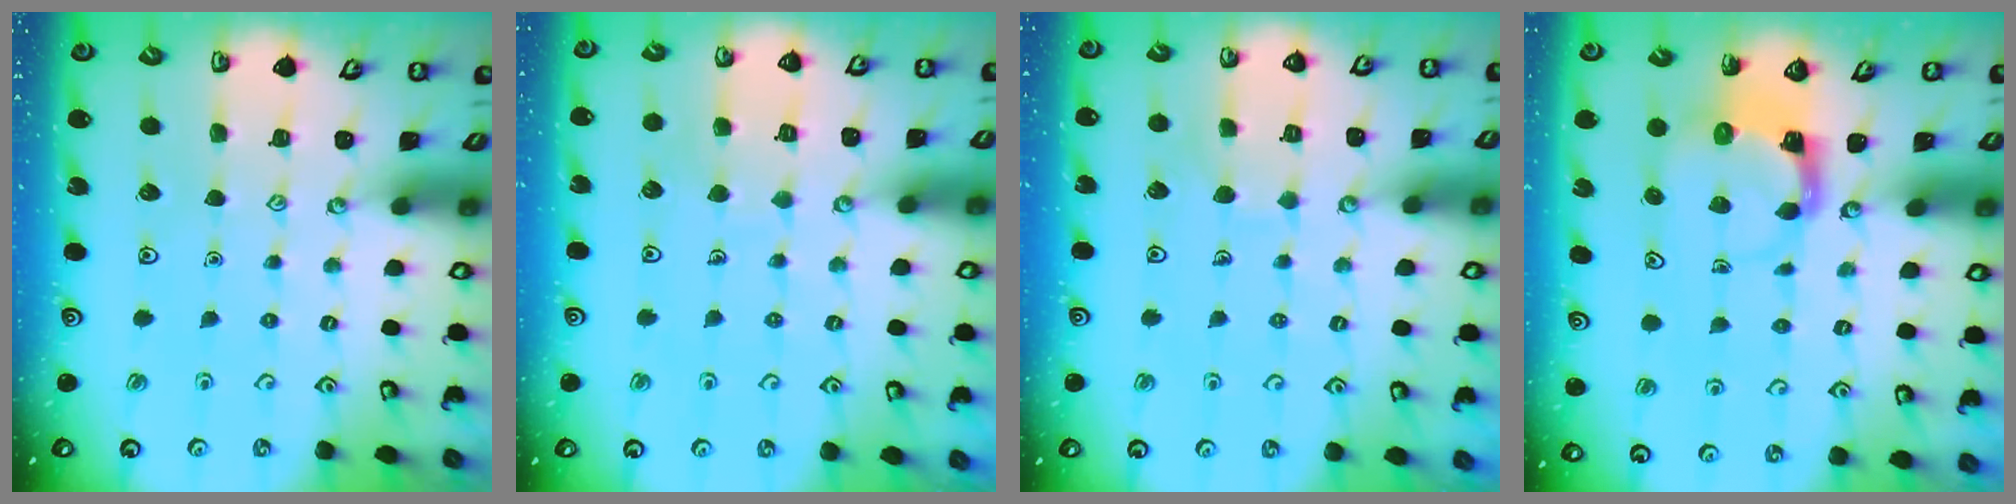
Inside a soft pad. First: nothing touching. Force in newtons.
{"total": 5.4, "press": 5.4, "slide": 0.5}
{"total": 6.1, "press": 6.1, "slide": 0.4}
{"total": 3.8, "press": 3.7, "slide": 0.6}